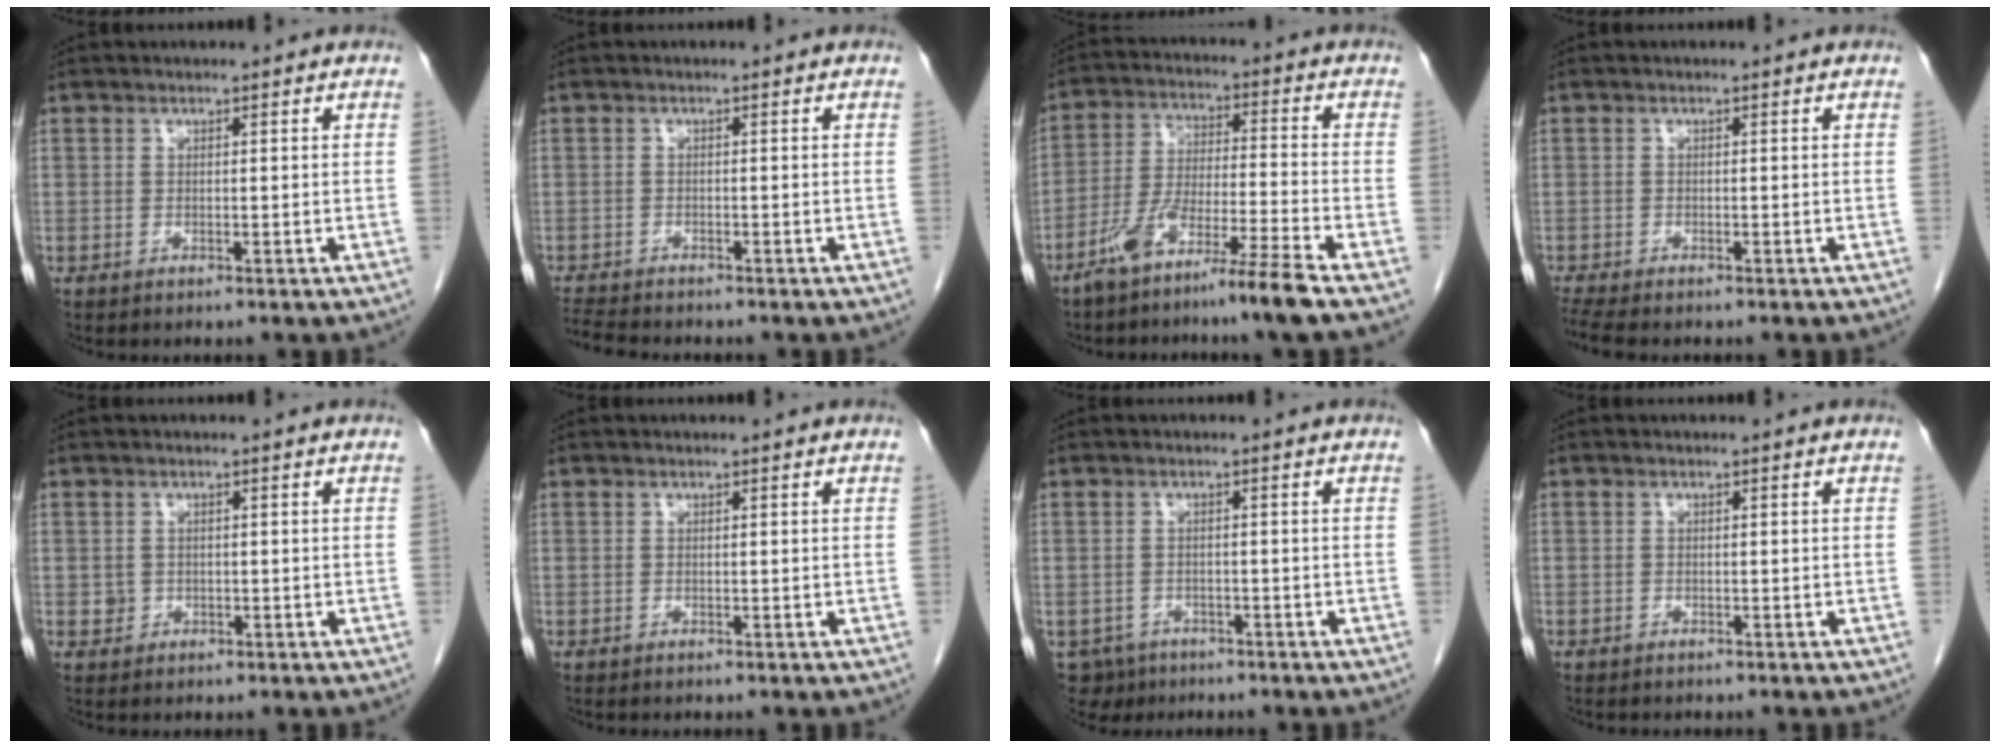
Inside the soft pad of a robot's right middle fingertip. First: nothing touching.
{"total": 4.6, "force": [-4.4, 0.4, 1.3], "torque": [-0.028, -0.017, -0.076]}
{"total": 9.9, "force": [-7.2, -1.1, 6.7], "torque": [-0.126, -0.026, -0.139]}
{"total": 4.0, "force": [-3.5, 0.7, 1.9], "torque": [-0.041, -0.013, -0.059]}
{"total": 1.3, "force": [-0.2, 1.2, 0.2], "torque": [-0.003, 0.003, 0.001]}
{"total": 0.0}
{"total": 4.5, "force": [-3.2, 3.2, 0.3], "torque": [-0.004, 0.002, -0.048]}
{"total": 0.9, "force": [-0.8, 0.5, 0.1], "torque": [-0.010, 0.000, -0.012]}